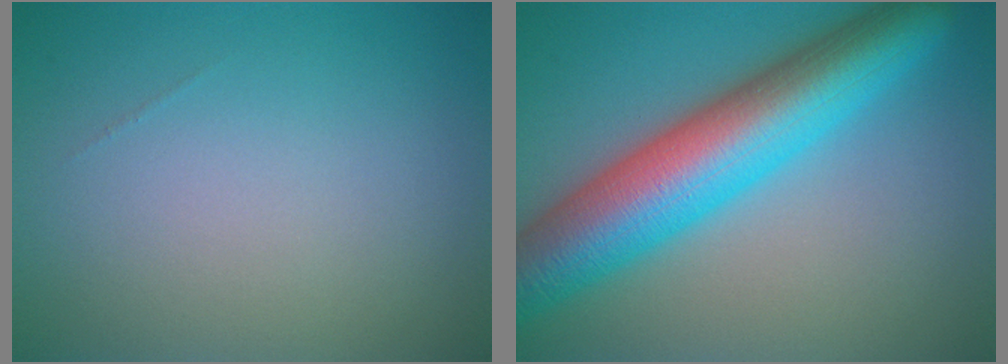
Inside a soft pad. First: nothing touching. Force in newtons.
{"total": 11.0, "press": 11.0, "slide": 0.2}